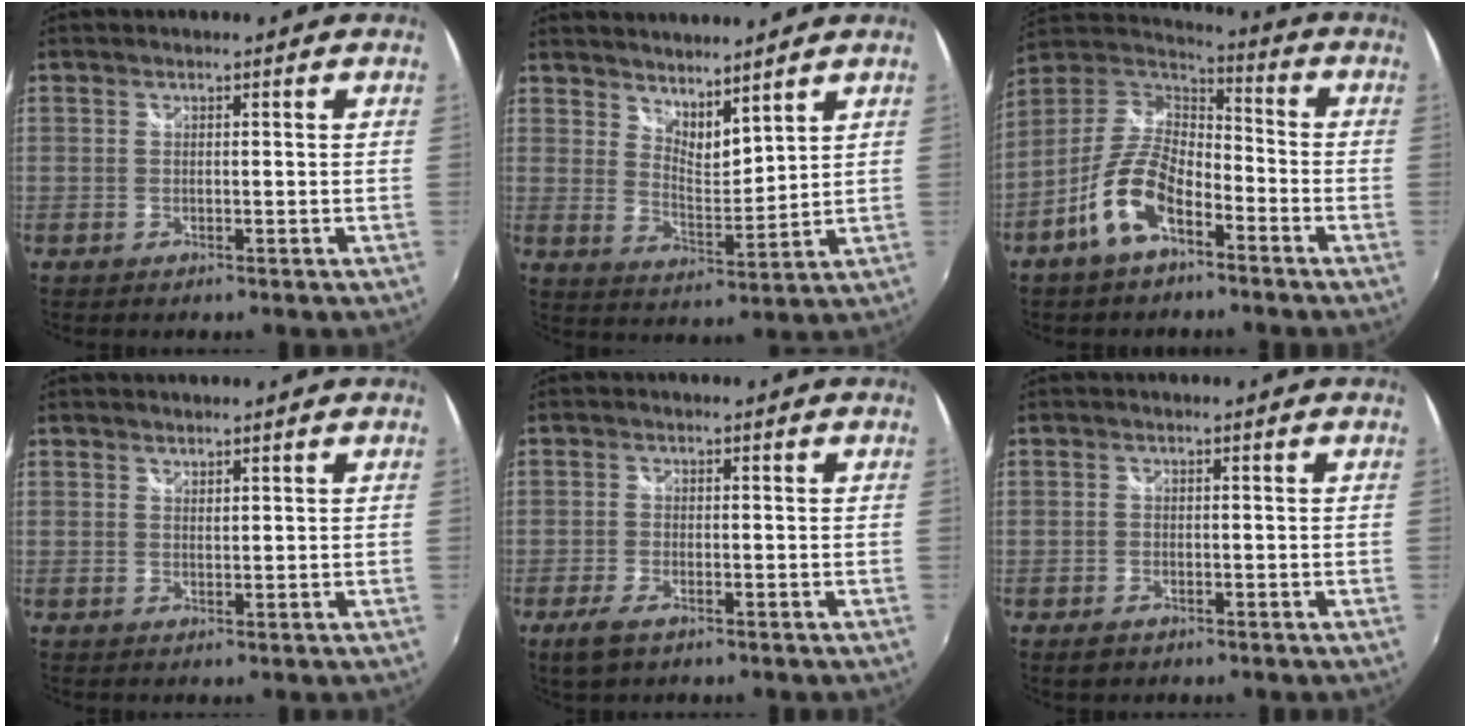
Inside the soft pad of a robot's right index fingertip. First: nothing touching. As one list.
[{"total": 7.4, "force": [6.5, 1.9, 3.0], "torque": [-0.042, -0.008, 0.115]}, {"total": 12.8, "force": [-6.7, 5.9, 9.2], "torque": [-0.196, 0.005, -0.125]}, {"total": 0.9, "force": [0.8, 0.2, 0.1], "torque": [-0.002, 0.000, 0.015]}, {"total": 4.3, "force": [-2.7, 1.8, 2.8], "torque": [-0.069, -0.009, -0.051]}, {"total": 2.4, "force": [-1.6, 1.5, 1.1], "torque": [-0.023, -0.002, -0.024]}]